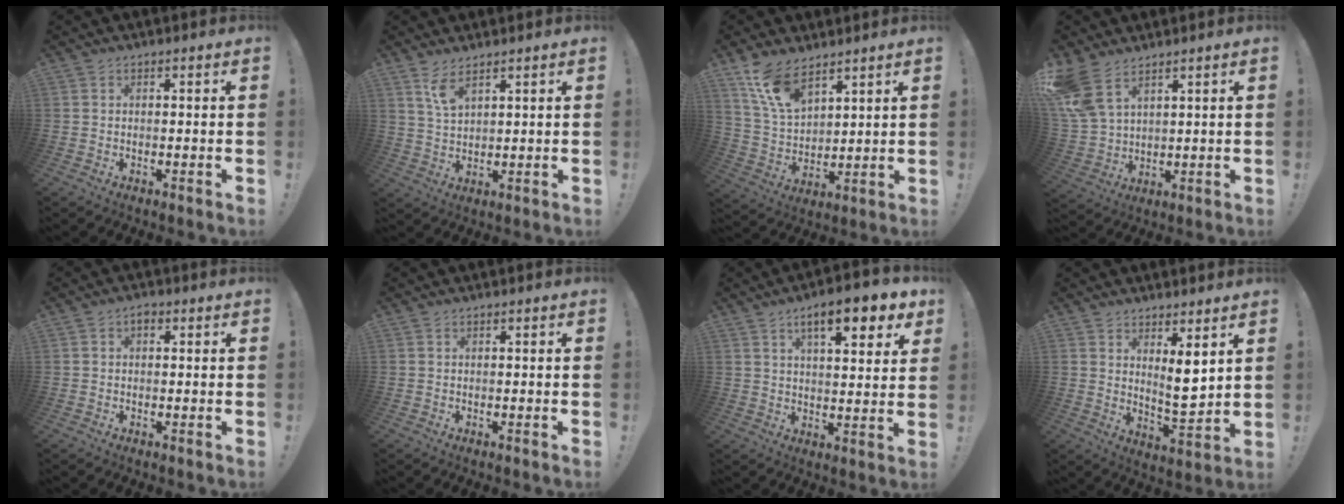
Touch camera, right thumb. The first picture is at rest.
{"total": 5.6, "force": [3.8, 1.8, 3.8], "torque": [-0.062, -0.023, 0.065]}
{"total": 12.5, "force": [9.0, 5.8, 6.4], "torque": [-0.132, -0.045, 0.177]}
{"total": 10.1, "force": [6.8, 5.0, 5.6], "torque": [-0.113, -0.030, 0.137]}
{"total": 1.9, "force": [0.2, 1.4, 1.3], "torque": [-0.020, 0.005, 0.002]}
{"total": 0.0}
{"total": 12.1, "force": [6.6, 3.4, 9.6], "torque": [-0.139, -0.026, 0.101]}
{"total": 7.4, "force": [3.8, 2.0, 6.1], "torque": [-0.076, -0.042, 0.067]}